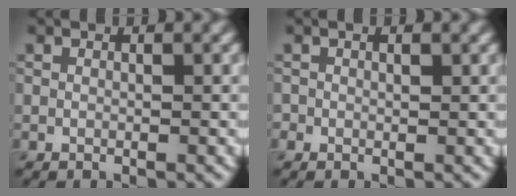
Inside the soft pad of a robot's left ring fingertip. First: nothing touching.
{"total": 0.7, "force": [0.2, 0.4, 0.6], "torque": [-0.008, 0.000, 0.003]}